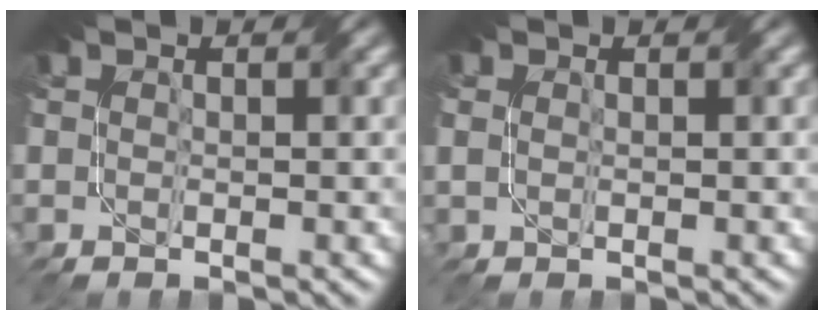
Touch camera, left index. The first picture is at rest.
{"total": 0.5, "force": [0.4, 0.3, 0.0], "torque": [-0.001, 0.002, 0.007]}